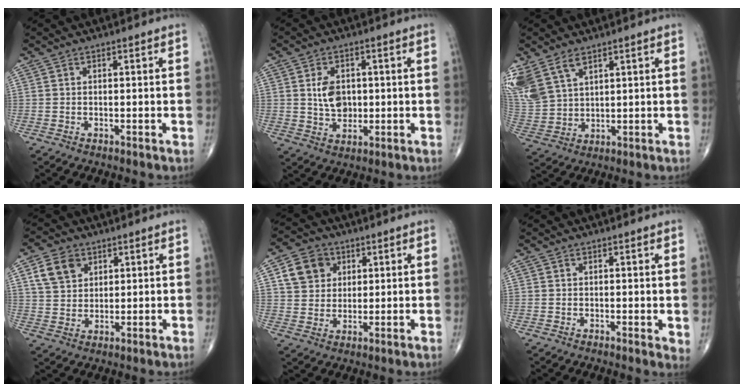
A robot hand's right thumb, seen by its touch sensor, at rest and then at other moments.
{"total": 6.4, "force": [0.8, 4.5, 4.4], "torque": [-0.062, -0.005, 0.020]}
{"total": 12.8, "force": [7.3, 7.6, 7.4], "torque": [-0.178, -0.009, 0.161]}
{"total": 7.1, "force": [3.2, 5.3, 3.4], "torque": [-0.046, -0.008, 0.063]}
{"total": 8.4, "force": [3.0, 7.0, 3.4], "torque": [-0.035, -0.004, 0.054]}
{"total": 1.9, "force": [0.6, 0.8, 1.6], "torque": [-0.021, -0.008, 0.006]}